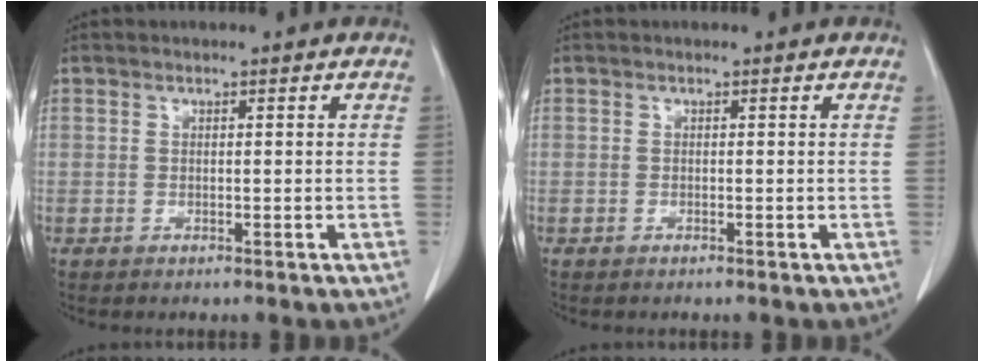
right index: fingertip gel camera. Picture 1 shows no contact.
{"total": 0.0}